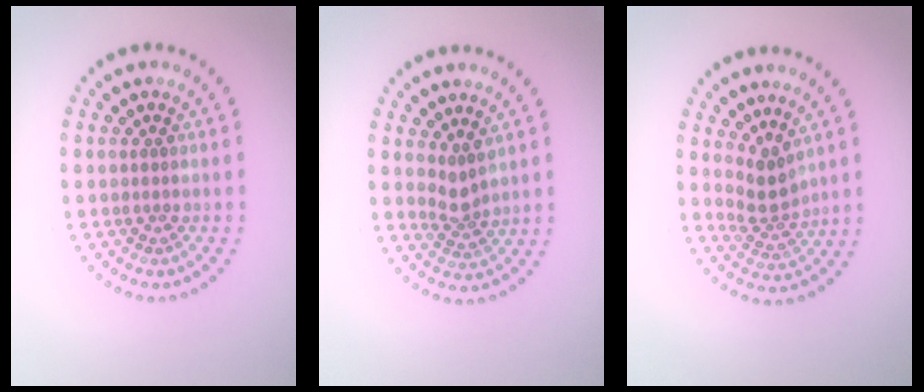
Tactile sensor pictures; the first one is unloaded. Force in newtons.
{"total": 1.9, "press": 1.4, "slide": 1.3}
{"total": 2.6, "press": 1.8, "slide": 1.8}